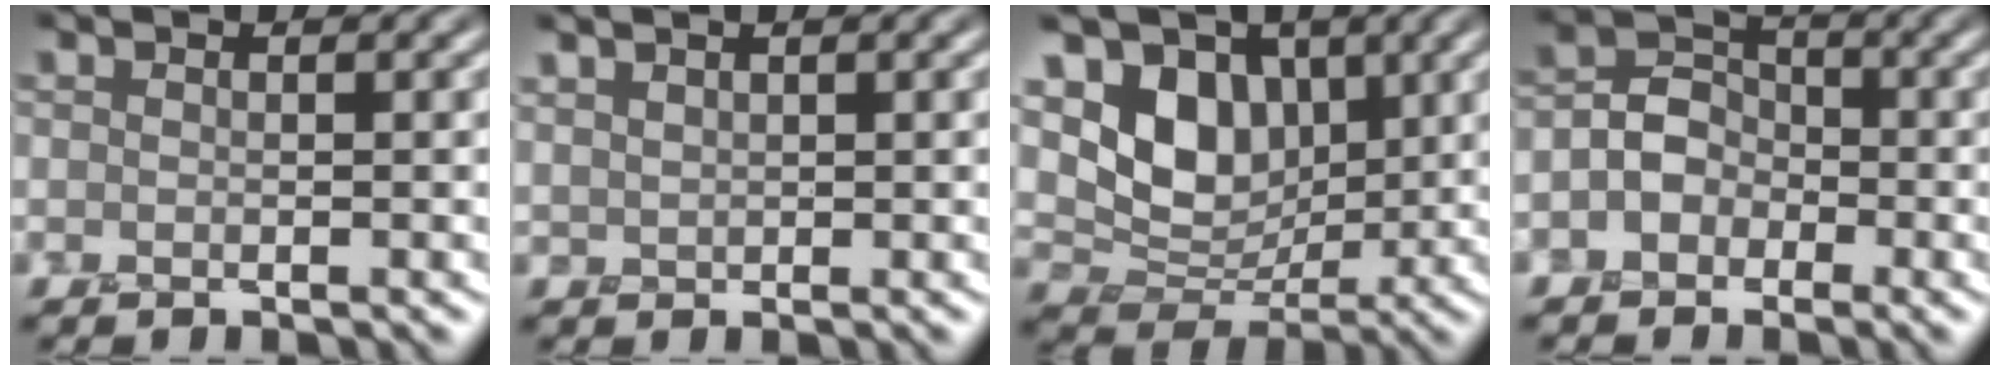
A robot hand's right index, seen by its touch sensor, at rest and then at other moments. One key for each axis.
{"total": 1.1, "fx": 0.9, "fy": 0.5, "fz": 0.3, "tx": -0.009, "ty": 0.002, "tz": 0.023}
{"total": 6.7, "fx": 1.8, "fy": 5.0, "fz": 4.1, "tx": -0.081, "ty": -0.007, "tz": 0.022}
{"total": 3.0, "fx": -1.1, "fy": 2.5, "fz": 1.2, "tx": -0.010, "ty": 0.010, "tz": -0.030}